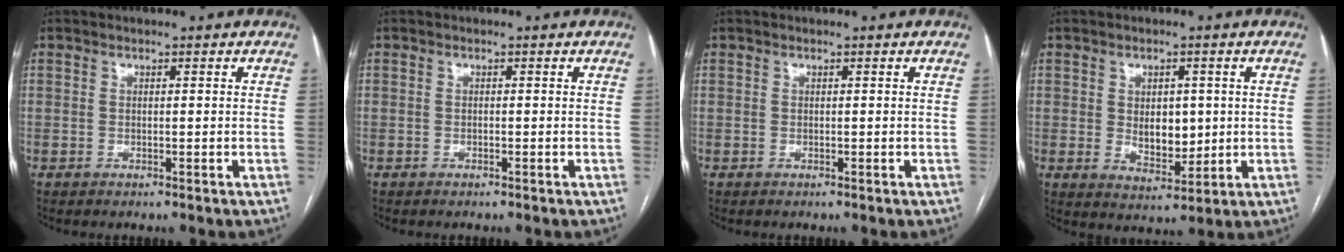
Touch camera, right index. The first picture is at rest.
{"total": 0.0}
{"total": 0.0}
{"total": 5.8, "force": [0.5, 3.5, 4.6], "torque": [-0.070, -0.003, 0.022]}